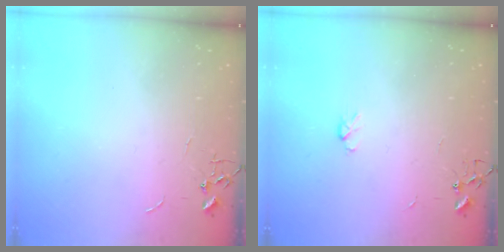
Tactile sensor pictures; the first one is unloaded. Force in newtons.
{"total": 4.0, "press": 3.9, "slide": 0.7}